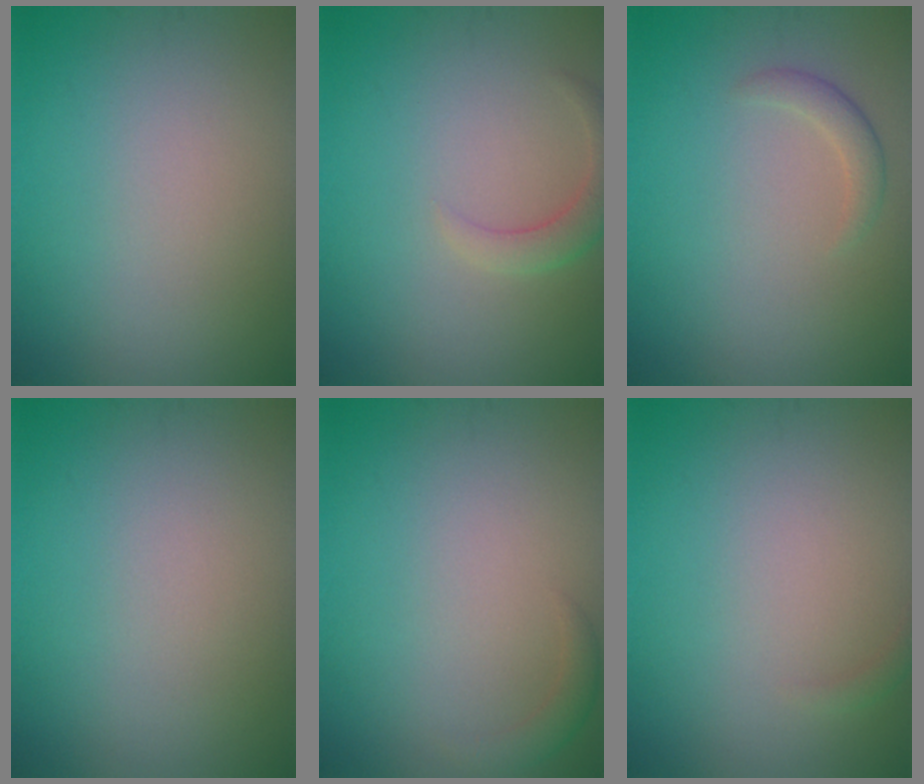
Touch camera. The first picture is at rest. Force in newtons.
{"total": 2.2, "press": 2.2, "slide": 0.2}
{"total": 1.5, "press": 1.5, "slide": 0.1}
{"total": 0.0}
{"total": 1.5, "press": 1.5, "slide": 0.1}
{"total": 0.6, "press": 0.6, "slide": 0.2}